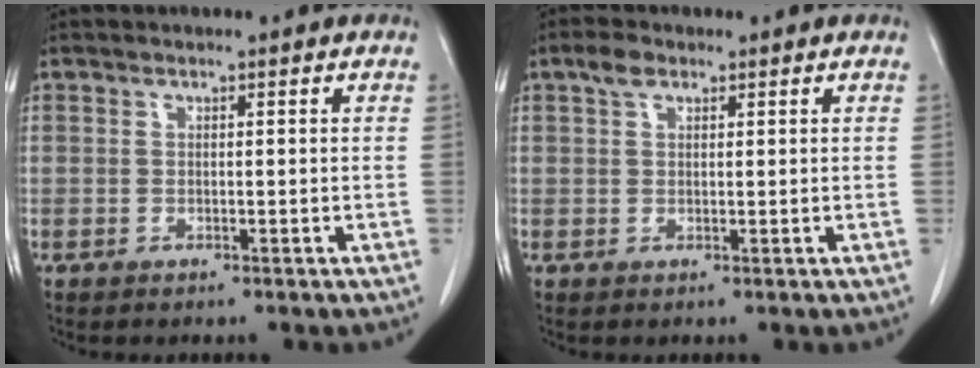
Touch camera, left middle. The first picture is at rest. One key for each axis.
{"total": 2.2, "fx": 1.3, "fy": 1.2, "fz": 1.3, "tx": -0.028, "ty": 0.010, "tz": 0.025}